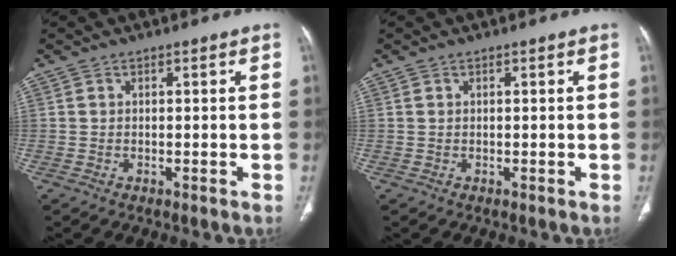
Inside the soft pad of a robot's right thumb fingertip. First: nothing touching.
{"total": 0.0}